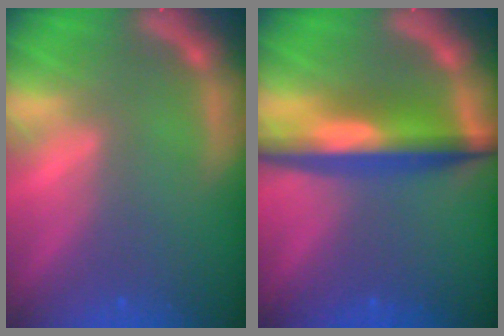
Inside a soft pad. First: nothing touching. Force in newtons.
{"total": 7.1}